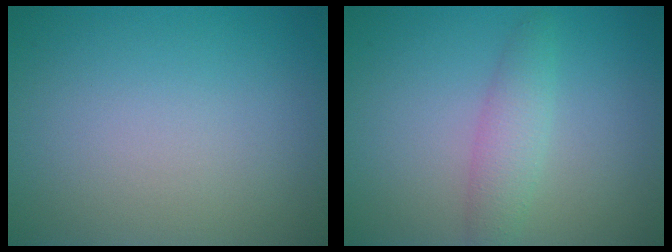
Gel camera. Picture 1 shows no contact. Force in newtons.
{"total": 2.5, "press": 2.5, "slide": 0.1}